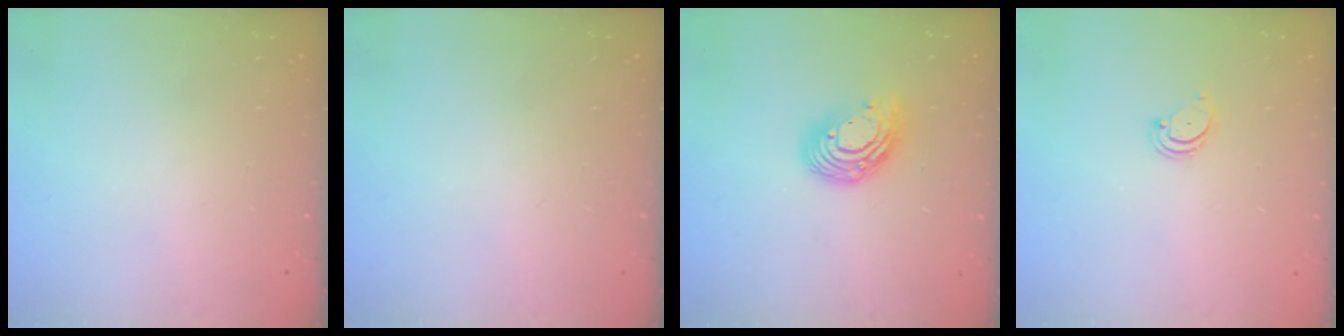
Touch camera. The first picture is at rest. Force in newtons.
{"total": 0.0}
{"total": 12.2, "press": 12.1, "slide": 1.1}
{"total": 2.2, "press": 2.2, "slide": 0.3}